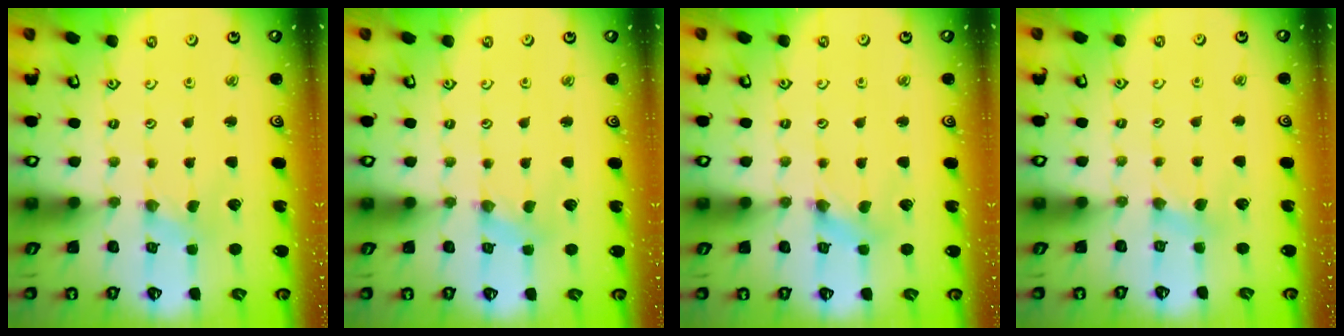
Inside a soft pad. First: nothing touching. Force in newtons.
{"total": 1.0, "press": 1.0, "slide": 0.2}
{"total": 1.4, "press": 1.4, "slide": 0.2}
{"total": 2.5, "press": 2.5, "slide": 0.4}